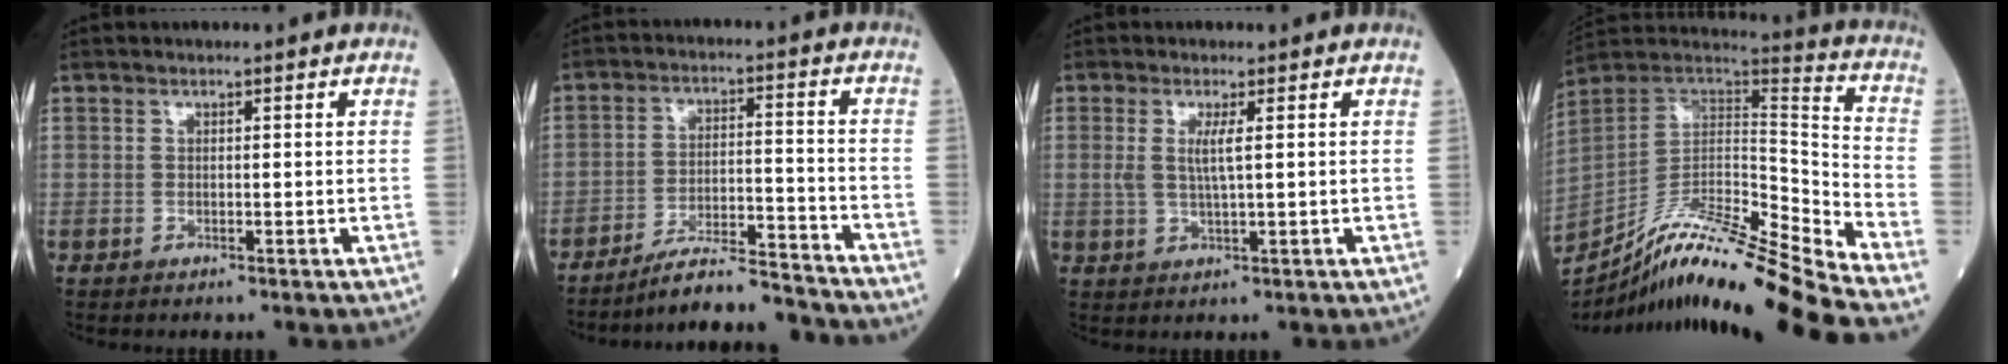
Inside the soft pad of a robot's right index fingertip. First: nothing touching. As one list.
[{"total": 10.6, "force": [-10.2, -0.3, 2.7], "torque": [-0.036, 0.009, -0.175]}, {"total": 3.0, "force": [0.7, 0.0, 3.0], "torque": [-0.066, -0.002, 0.013]}, {"total": 23.9, "force": [-20.9, -2.3, 11.4], "torque": [-0.185, -0.016, -0.353]}]